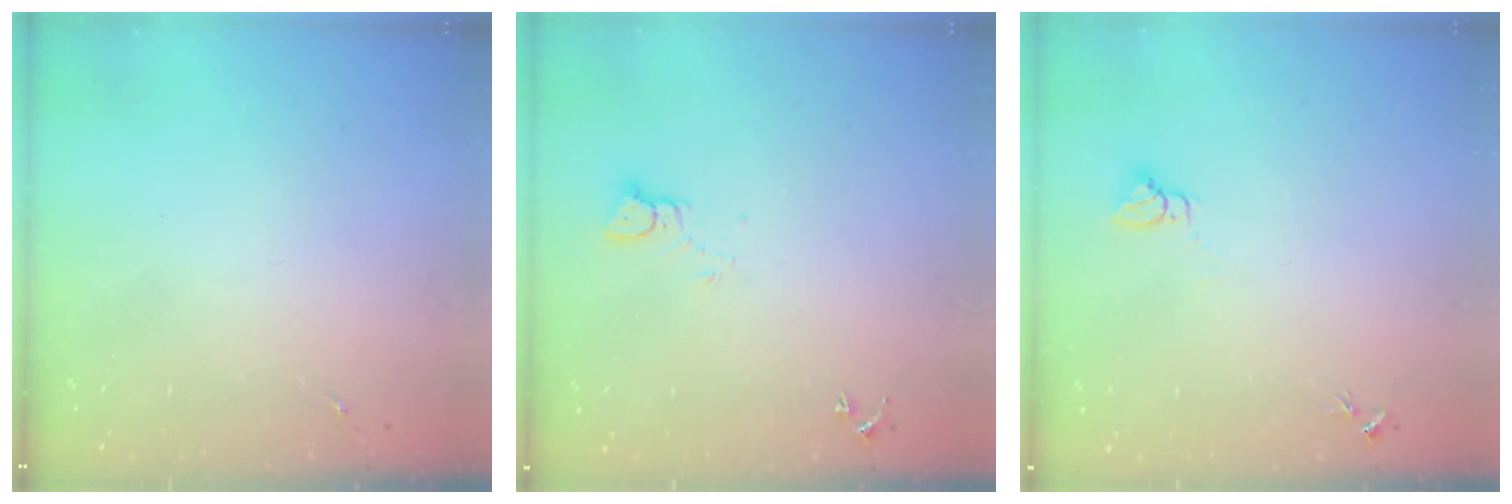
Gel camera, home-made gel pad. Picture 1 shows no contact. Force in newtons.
{"total": 3.1, "press": 3.1, "slide": 0.2}
{"total": 2.7, "press": 2.7, "slide": 0.1}